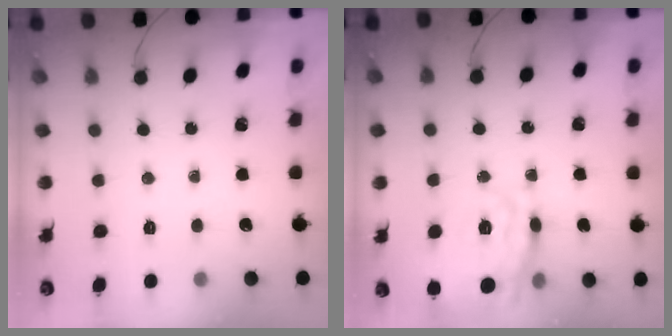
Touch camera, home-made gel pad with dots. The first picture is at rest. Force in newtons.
{"total": 16.3, "press": 16.2, "slide": 1.4}